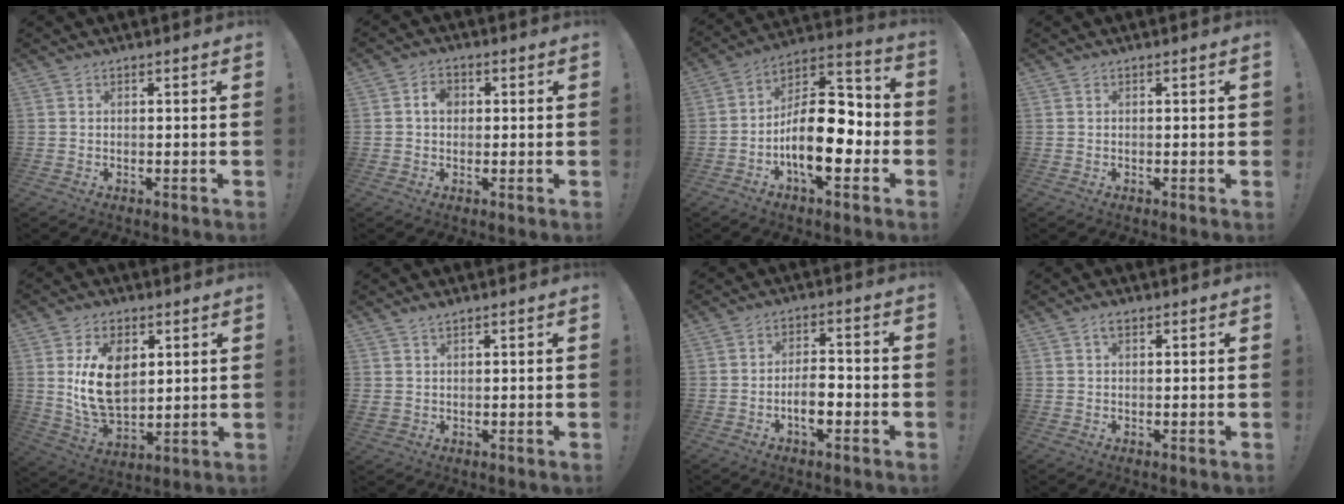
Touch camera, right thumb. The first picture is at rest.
{"total": 4.2, "force": [0.5, 3.1, 2.8], "torque": [-0.035, 0.002, 0.006]}
{"total": 19.9, "force": [-4.8, 9.6, 16.7], "torque": [-0.283, 0.020, -0.071]}
{"total": 0.7, "force": [0.0, 0.2, 0.7], "torque": [-0.011, 0.002, 0.000]}
{"total": 15.4, "force": [4.2, 10.3, 10.7], "torque": [-0.185, -0.011, 0.077]}
{"total": 2.9, "force": [2.1, 1.8, 1.0], "torque": [-0.015, -0.011, 0.038]}
{"total": 7.0, "force": [-2.9, 2.8, 5.7], "torque": [-0.103, 0.007, -0.053]}
{"total": 2.4, "force": [1.3, 1.1, 1.7], "torque": [-0.027, -0.001, 0.022]}